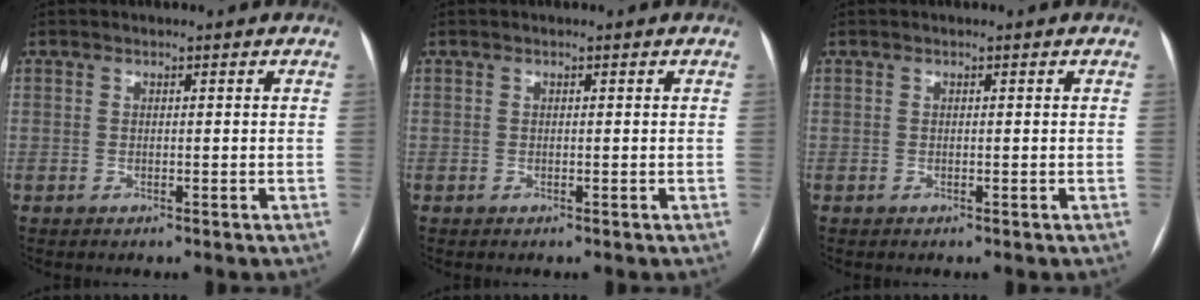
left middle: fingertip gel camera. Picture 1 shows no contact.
{"total": 0.0}
{"total": 0.0}